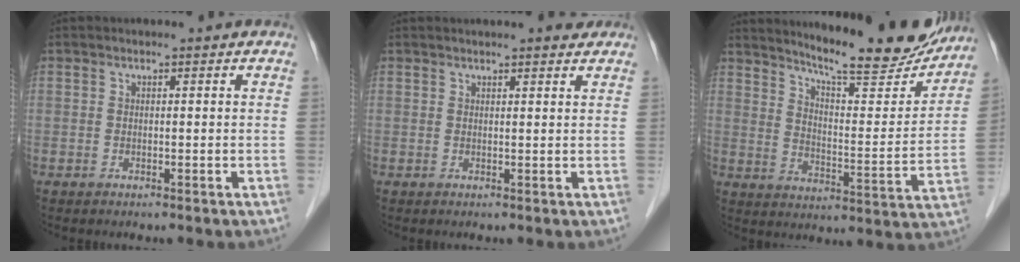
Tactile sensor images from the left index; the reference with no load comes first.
{"total": 5.0, "force": [4.4, 0.9, 2.2], "torque": [-0.030, 0.014, 0.051]}
{"total": 19.1, "force": [17.2, 2.0, 8.0], "torque": [-0.118, -0.046, 0.235]}